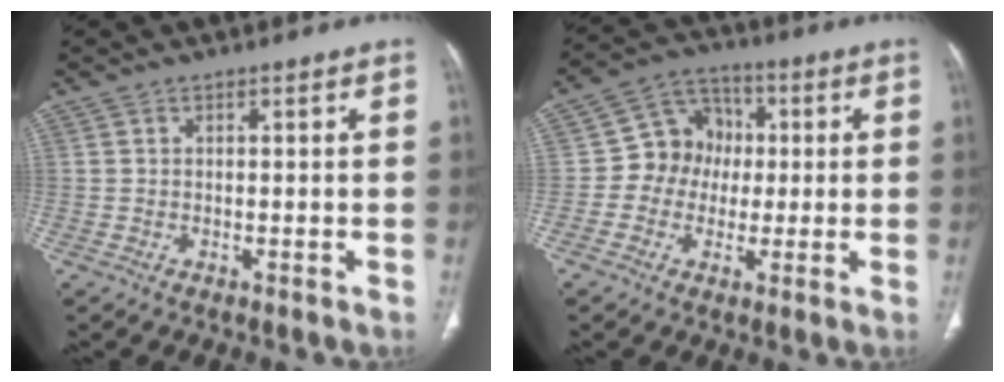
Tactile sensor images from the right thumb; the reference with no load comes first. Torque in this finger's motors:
{"motor_torque": [-0.27, 0.42, -0.05, -0.13, 0.01]}